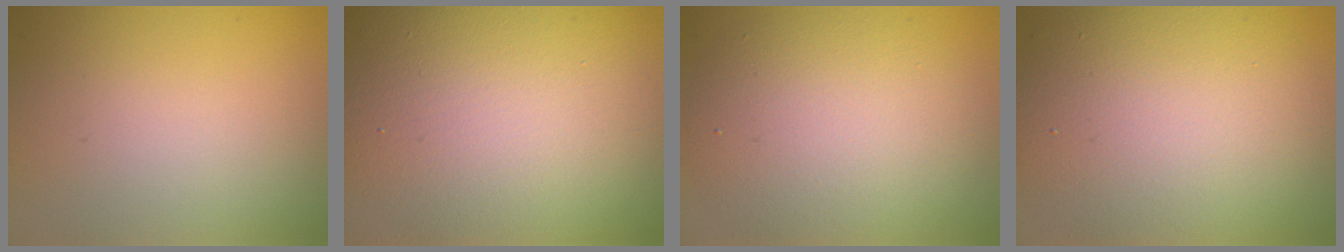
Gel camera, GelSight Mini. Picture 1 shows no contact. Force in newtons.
{"total": 19.4, "press": 19.3, "slide": 1.7}
{"total": 6.7, "press": 6.7, "slide": 0.8}
{"total": 10.4, "press": 10.3, "slide": 1.1}